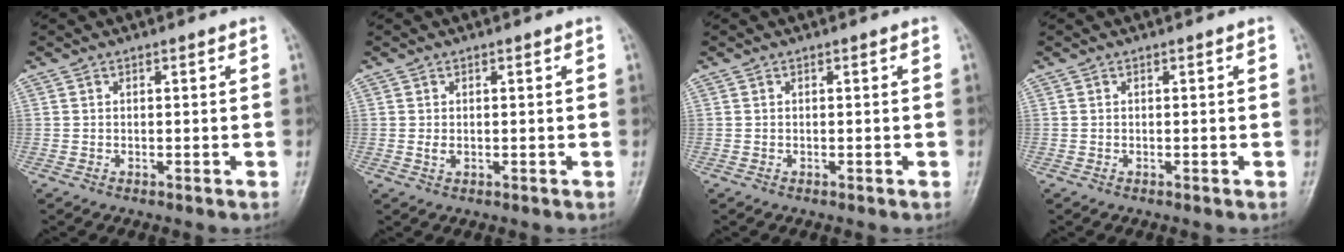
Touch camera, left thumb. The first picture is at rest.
{"total": 1.6, "force": [0.4, 0.9, 1.2], "torque": [-0.019, -0.002, 0.010]}
{"total": 0.0}
{"total": 0.0}